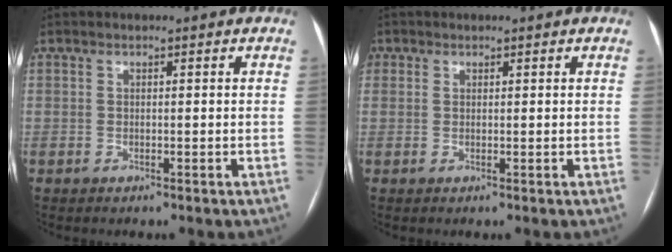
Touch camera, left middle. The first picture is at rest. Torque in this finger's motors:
{"motor_torque": [1.32, -0.83, 1.05, 0.21]}